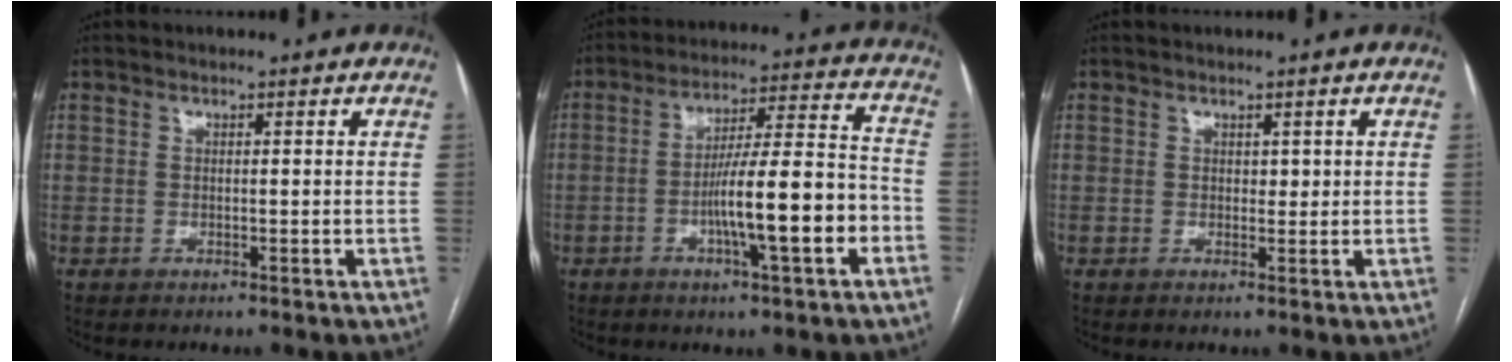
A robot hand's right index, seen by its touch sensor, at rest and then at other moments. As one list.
[{"total": 13.6, "force": [-4.3, 1.0, 12.8], "torque": [-0.210, 0.012, -0.067]}, {"total": 1.2, "force": [0.5, 0.9, 0.7], "torque": [-0.006, 0.000, 0.009]}]